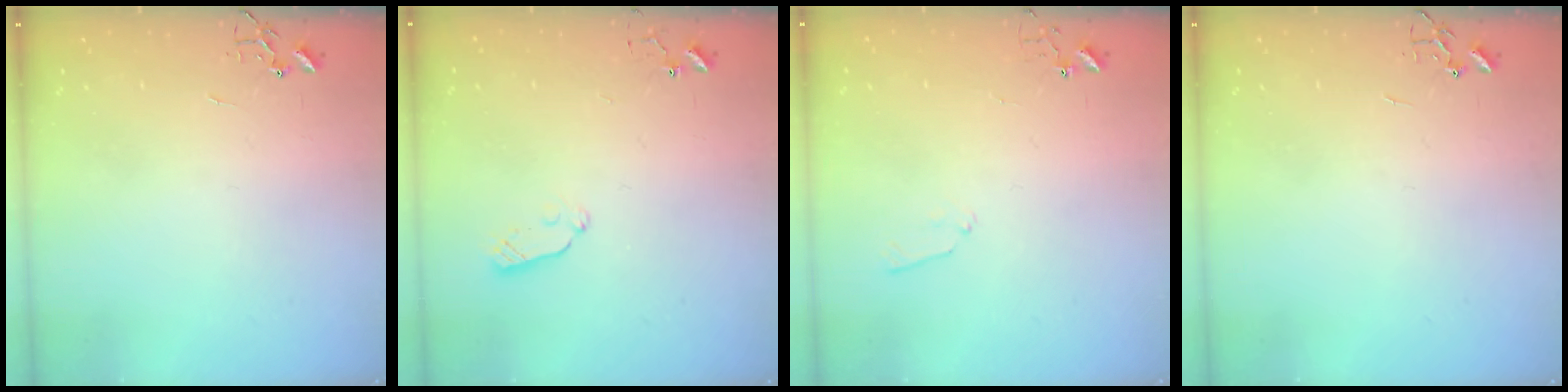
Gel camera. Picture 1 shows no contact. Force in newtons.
{"total": 3.8, "press": 3.8, "slide": 0.6}
{"total": 5.0, "press": 5.0, "slide": 0.7}
{"total": 0.0}